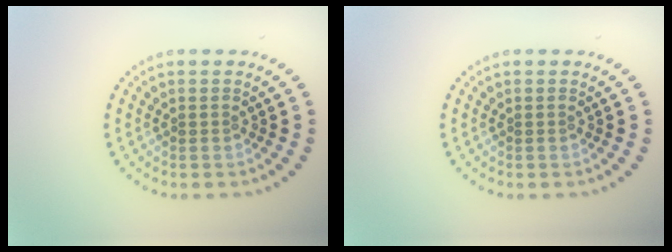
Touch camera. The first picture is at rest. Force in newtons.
{"total": 0.0}